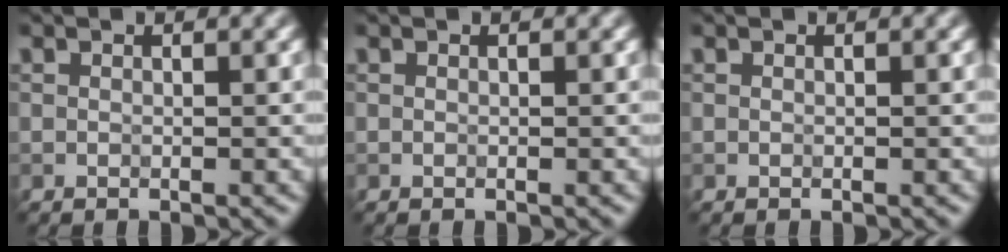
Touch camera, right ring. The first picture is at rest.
{"total": 0.0}
{"total": 0.0}